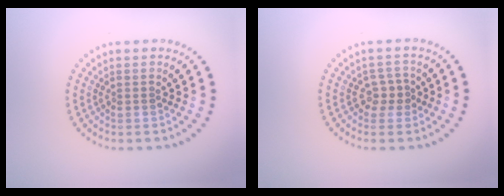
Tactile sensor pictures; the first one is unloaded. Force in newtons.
{"total": 1.7, "press": 1.6, "slide": 0.6}